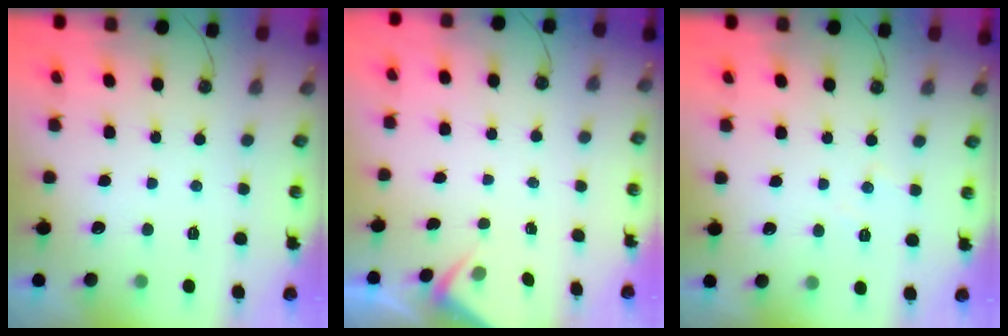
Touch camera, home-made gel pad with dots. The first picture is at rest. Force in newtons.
{"total": 2.6, "press": 2.5, "slide": 0.5}
{"total": 4.9, "press": 4.9, "slide": 0.8}